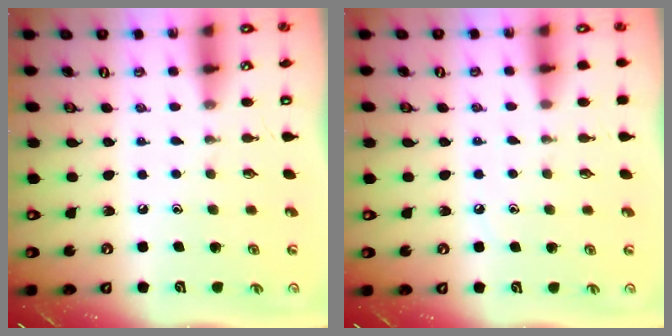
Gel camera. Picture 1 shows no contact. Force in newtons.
{"total": 3.7, "press": 3.6, "slide": 0.6}